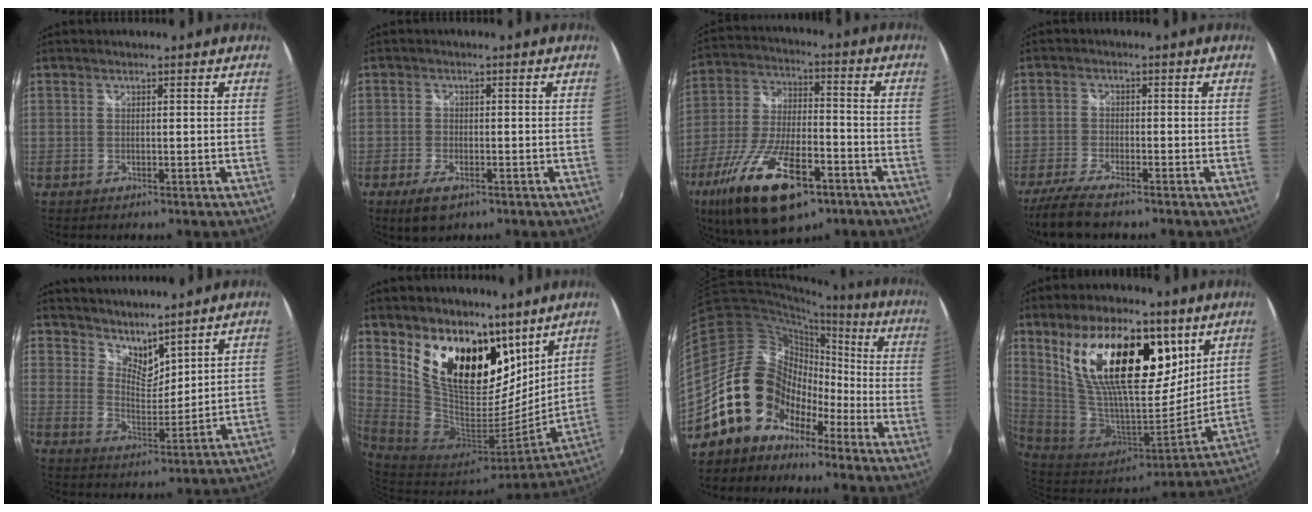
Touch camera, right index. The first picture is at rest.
{"total": 4.9, "force": [-3.0, 2.2, 3.2], "torque": [-0.081, -0.014, -0.054]}
{"total": 22.2, "force": [-12.3, 8.9, 16.1], "torque": [-0.325, -0.044, -0.210]}
{"total": 8.2, "force": [-6.7, 1.6, 4.4], "torque": [-0.114, -0.027, -0.127]}
{"total": 6.5, "force": [5.9, 2.1, 1.8], "torque": [-0.020, -0.004, 0.108]}
{"total": 18.3, "force": [10.8, 9.5, 11.3], "torque": [-0.198, -0.012, 0.195]}
{"total": 14.4, "force": [-8.9, 10.1, 5.2], "torque": [-0.106, 0.032, -0.165]}
{"total": 23.7, "force": [10.4, 10.4, 18.6], "torque": [-0.332, 0.014, 0.188]}